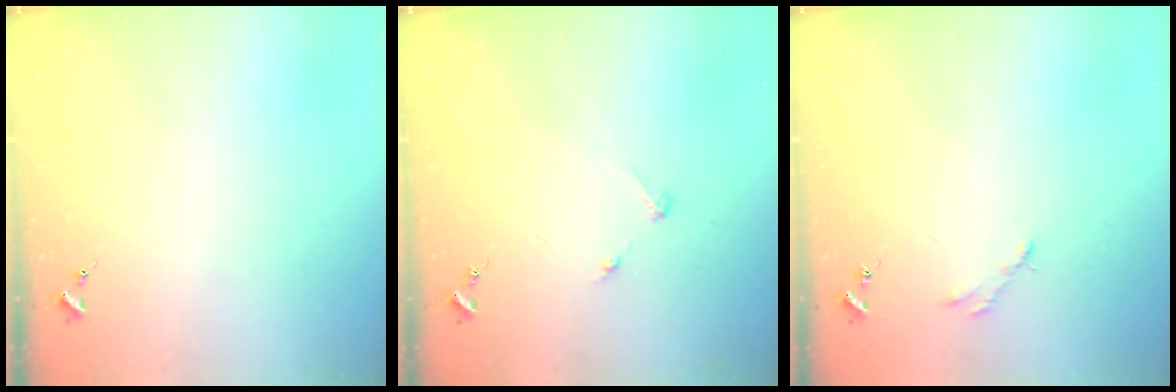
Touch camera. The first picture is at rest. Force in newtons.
{"total": 2.7, "press": 2.7, "slide": 0.3}
{"total": 2.5, "press": 2.5, "slide": 0.3}